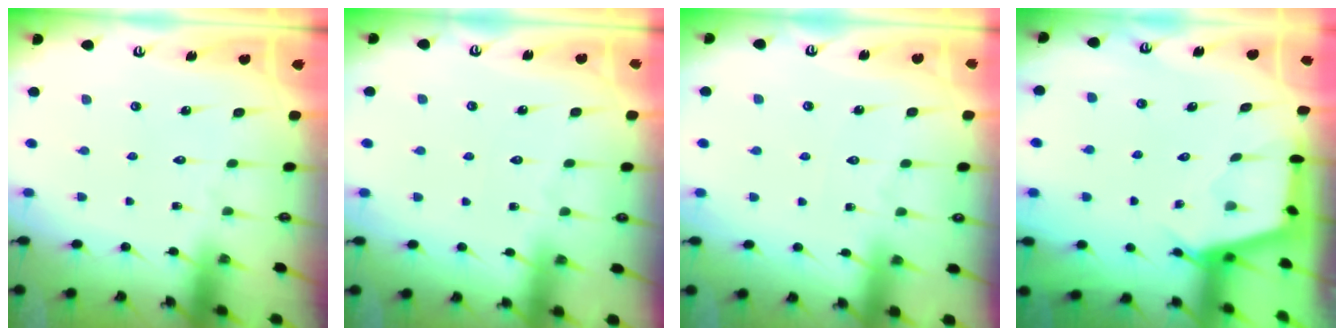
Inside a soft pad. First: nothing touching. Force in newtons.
{"total": 2.3, "press": 2.3, "slide": 0.4}
{"total": 3.9, "press": 3.9, "slide": 0.4}
{"total": 2.8, "press": 2.8, "slide": 0.4}